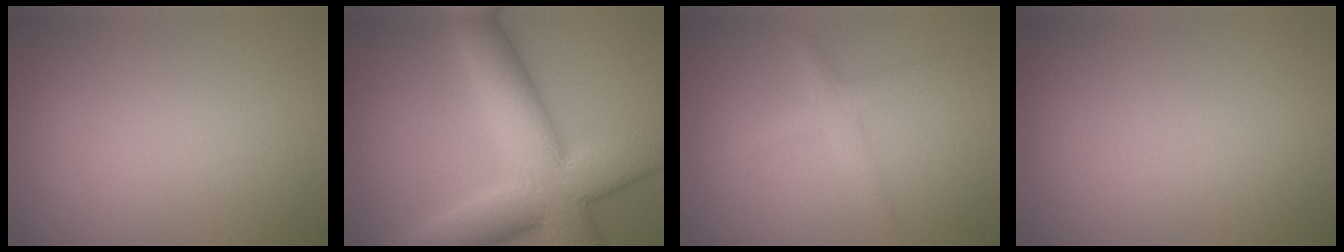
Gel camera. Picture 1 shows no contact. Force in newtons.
{"total": 11.8, "press": 11.7, "slide": 0.9}
{"total": 2.1, "press": 2.1, "slide": 0.1}
{"total": 0.0}